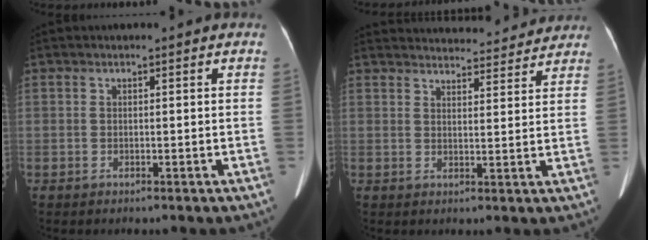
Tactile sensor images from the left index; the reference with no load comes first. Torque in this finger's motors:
{"motor_torque": [1.07, -1.07, 0.16, 0.02]}